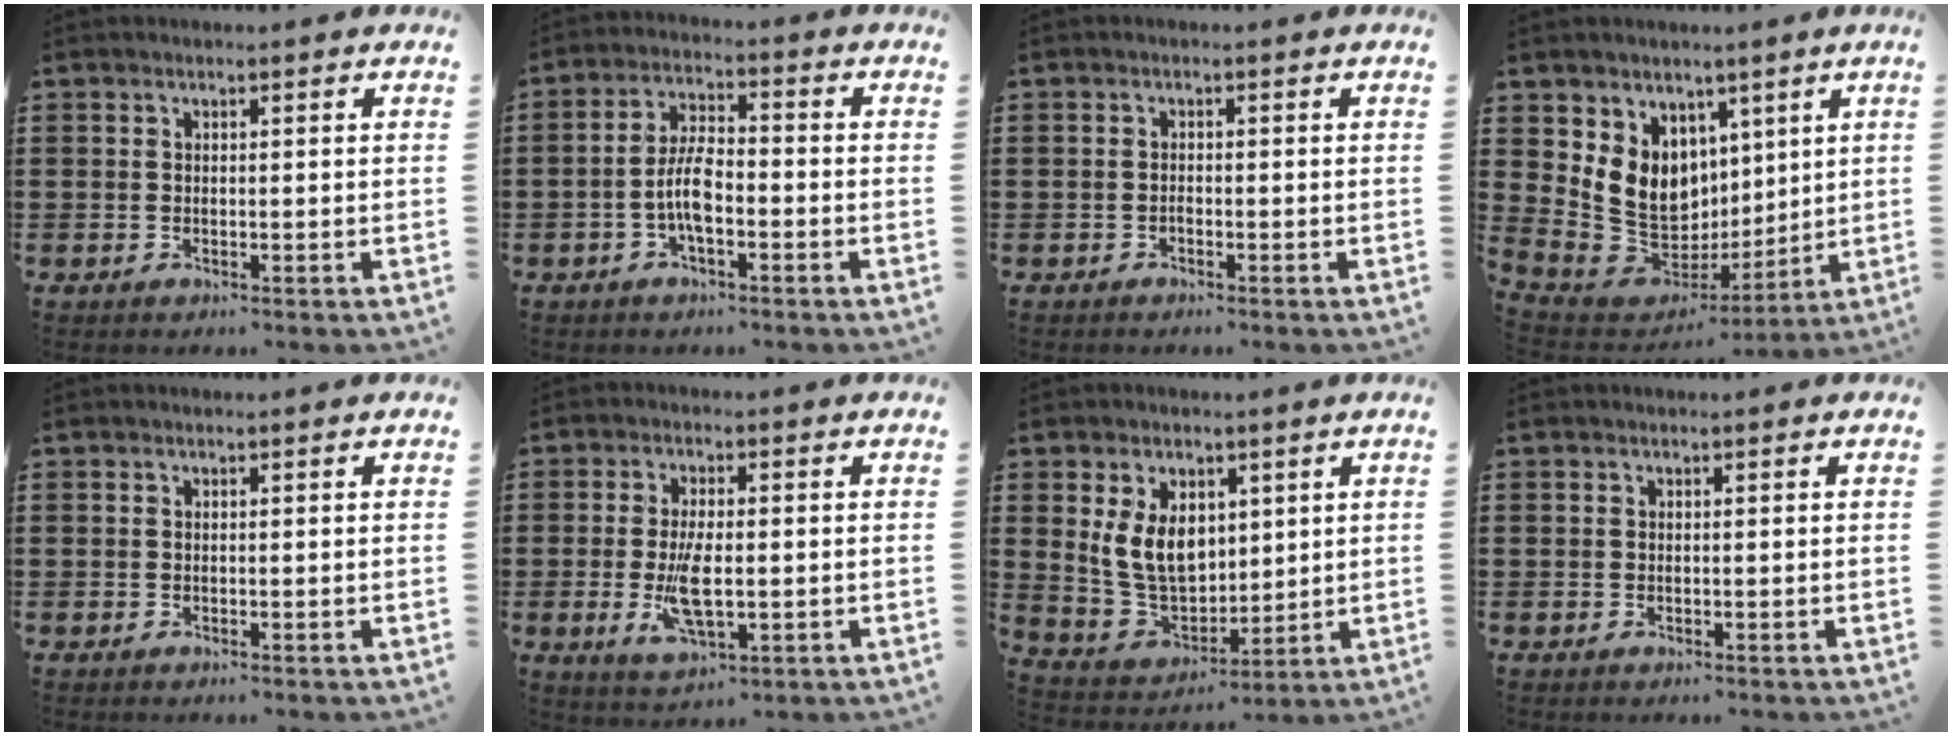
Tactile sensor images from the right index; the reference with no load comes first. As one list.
[{"total": 6.2, "force": [-1.8, 2.3, 5.4], "torque": [-0.121, 0.000, -0.041]}, {"total": 0.7, "force": [-0.5, 0.4, 0.3], "torque": [-0.006, -0.001, -0.010]}, {"total": 10.5, "force": [2.4, 9.5, 3.9], "torque": [-0.116, -0.022, 0.056]}, {"total": 0.0}, {"total": 7.0, "force": [-0.9, 2.7, 6.3], "torque": [-0.122, -0.006, -0.021]}, {"total": 8.9, "force": [2.3, 6.4, 5.7], "torque": [-0.156, 0.010, 0.040]}, {"total": 0.0}]